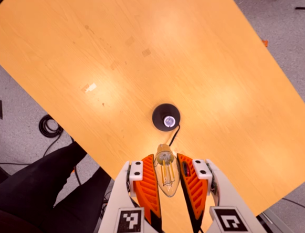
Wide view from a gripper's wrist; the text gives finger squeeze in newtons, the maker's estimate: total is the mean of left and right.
{"total": 10.7, "left": 10.0, "right": 11.5}